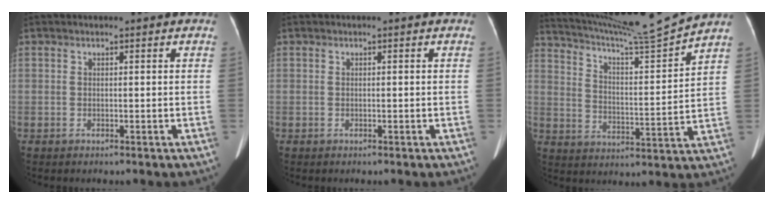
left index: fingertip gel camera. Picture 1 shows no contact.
{"total": 0.0}
{"total": 15.7, "force": [14.7, -2.8, 4.7], "torque": [-0.093, -0.042, 0.235]}